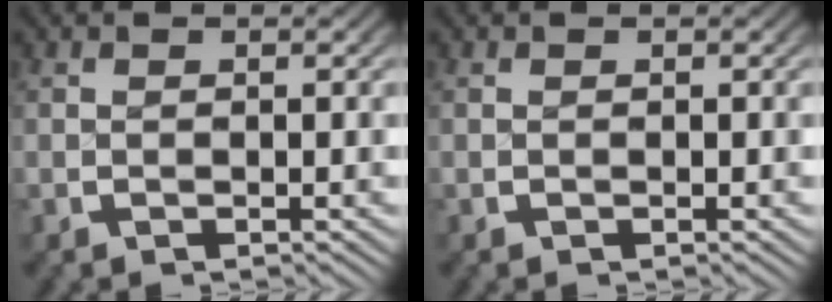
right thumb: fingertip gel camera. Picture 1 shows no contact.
{"total": 0.0}